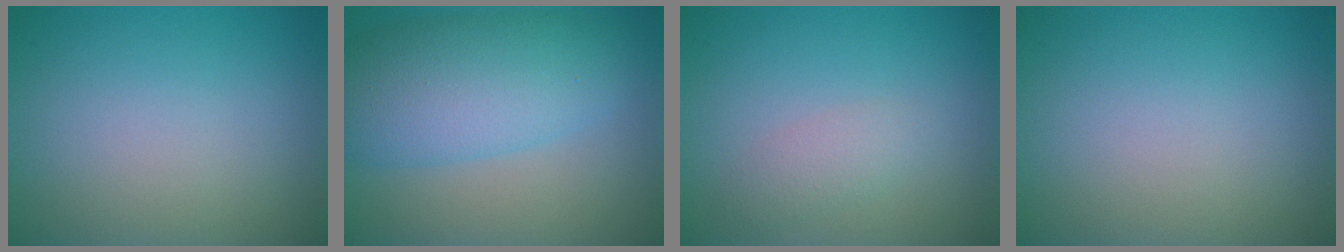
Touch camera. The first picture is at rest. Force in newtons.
{"total": 7.9, "press": 7.9, "slide": 0.1}
{"total": 1.6, "press": 1.6, "slide": 0.1}
{"total": 0.0}